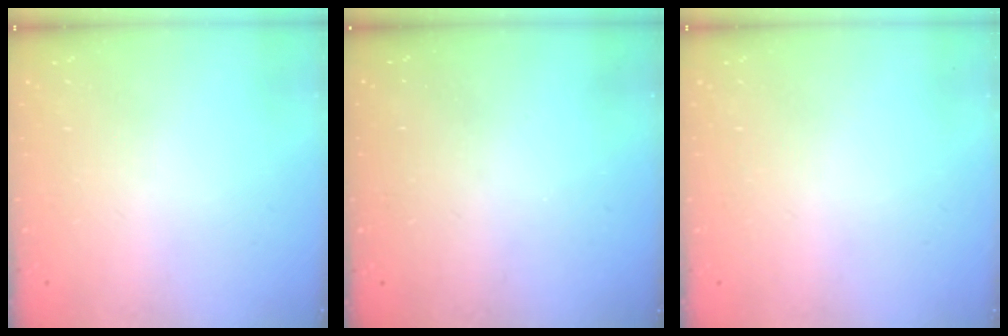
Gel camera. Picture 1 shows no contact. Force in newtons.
{"total": 2.9, "press": 2.8, "slide": 0.8}
{"total": 0.0}